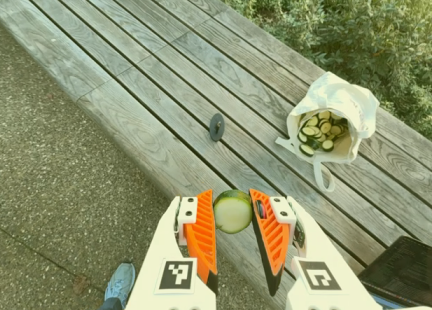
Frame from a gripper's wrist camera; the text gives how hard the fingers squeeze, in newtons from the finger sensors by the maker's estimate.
{"total": 9.1, "left": 9.9, "right": 8.3}